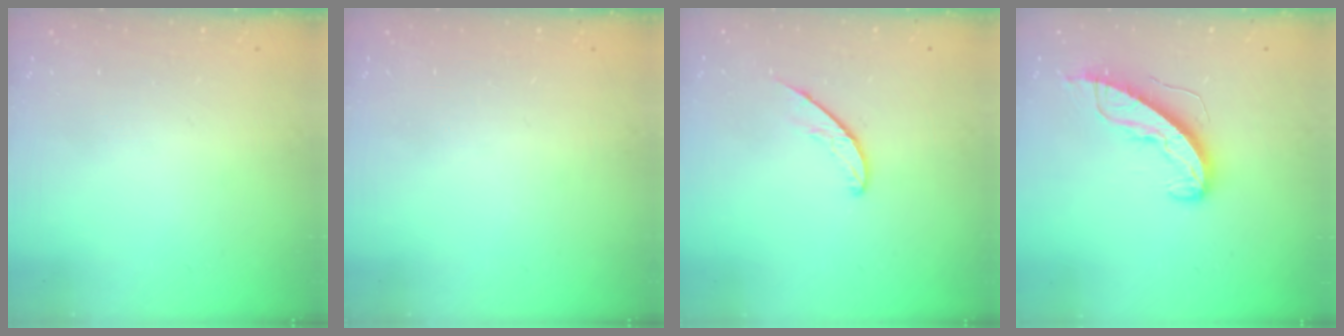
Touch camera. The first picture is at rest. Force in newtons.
{"total": 0.0}
{"total": 5.0, "press": 5.0, "slide": 0.4}
{"total": 9.9, "press": 9.8, "slide": 0.5}